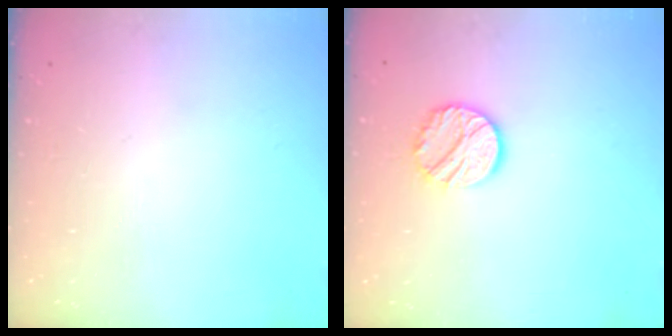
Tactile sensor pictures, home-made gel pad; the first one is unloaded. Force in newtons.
{"total": 11.0, "press": 11.0, "slide": 0.5}